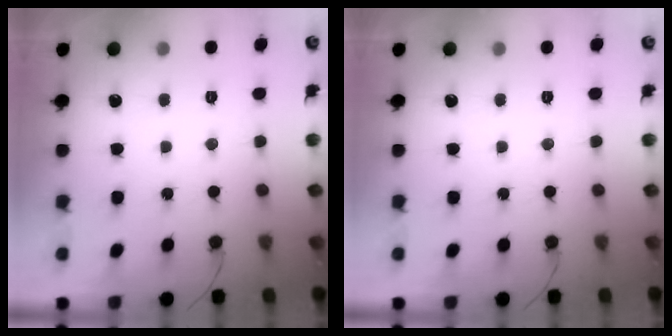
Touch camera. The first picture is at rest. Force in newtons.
{"total": 0.0}